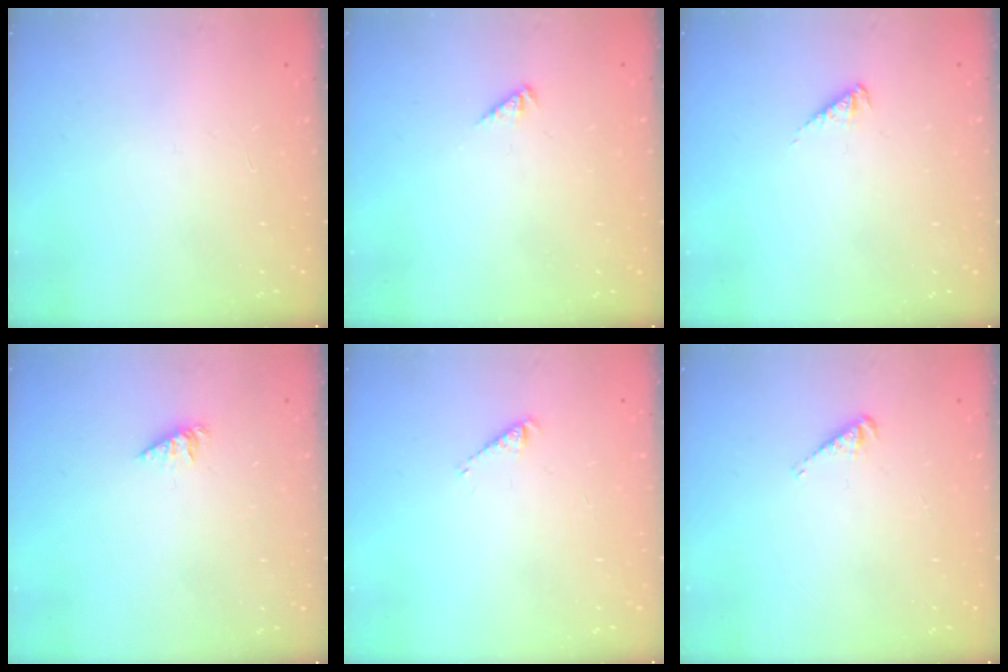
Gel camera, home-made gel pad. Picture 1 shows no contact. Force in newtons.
{"total": 1.3, "press": 1.3, "slide": 0.4}
{"total": 3.0, "press": 2.9, "slide": 0.5}
{"total": 1.3, "press": 1.3, "slide": 0.2}
{"total": 2.4, "press": 2.4, "slide": 0.5}
{"total": 2.6, "press": 2.5, "slide": 0.4}